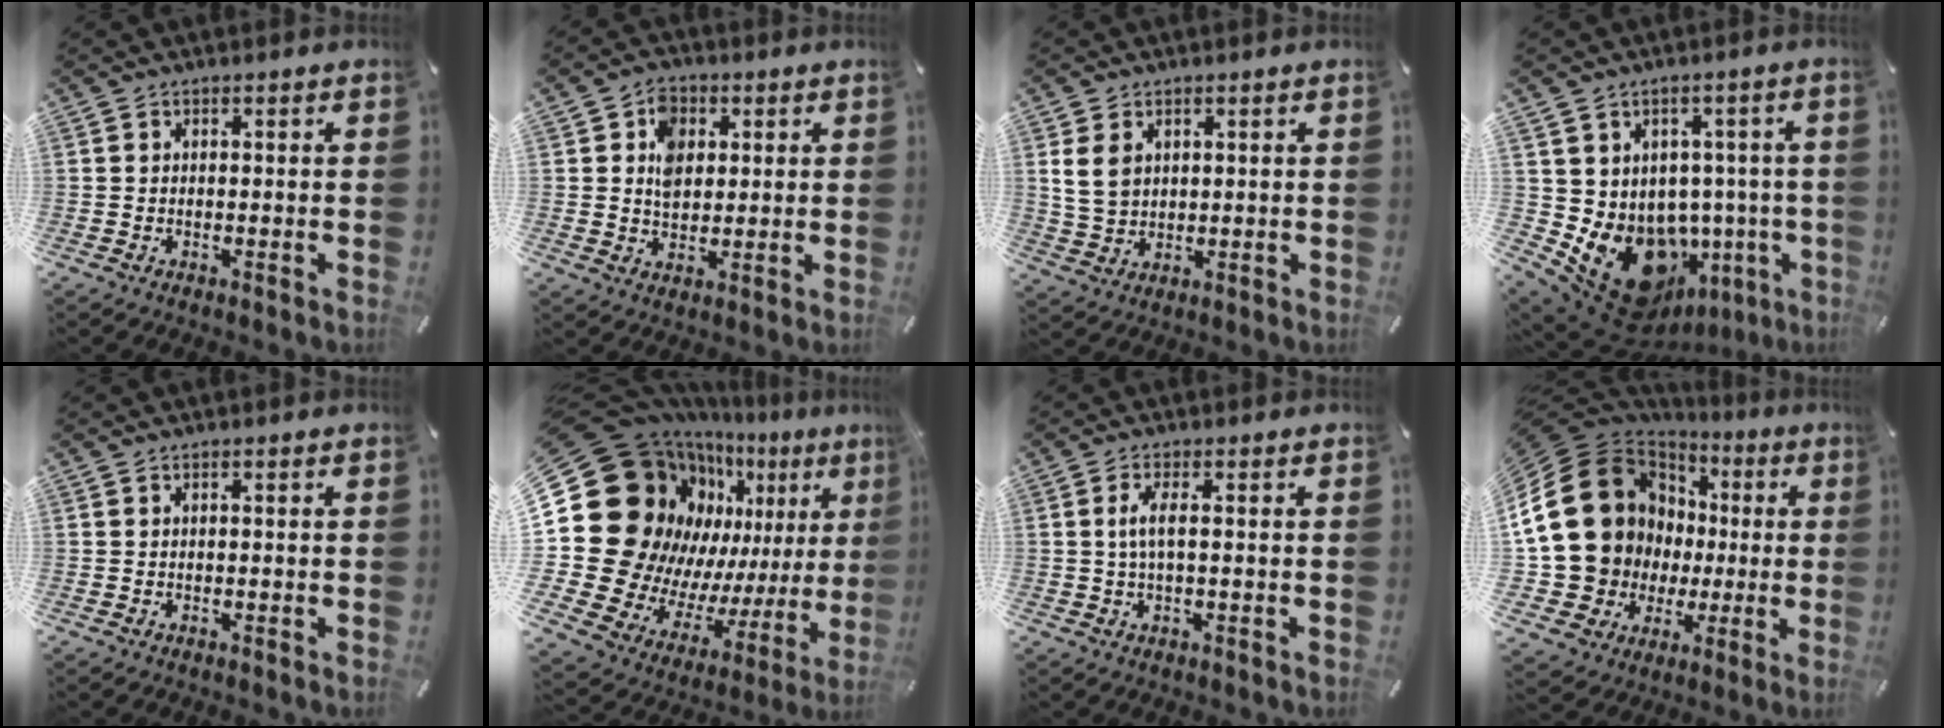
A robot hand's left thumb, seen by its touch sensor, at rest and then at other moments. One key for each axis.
{"total": 7.0, "fx": 1.6, "fy": 5.7, "fz": 3.7, "tx": -0.053, "ty": 0.002, "tz": 0.025}
{"total": 6.2, "fx": 1.9, "fy": 4.9, "fz": 3.3, "tx": -0.078, "ty": 0.002, "tz": 0.034}
{"total": 16.7, "fx": -6.5, "fy": 11.3, "fz": 10.3, "tx": -0.164, "ty": 0.002, "tz": -0.096}
{"total": 0.0}
{"total": 27.6, "fx": 7.9, "fy": 20.6, "fz": 16.6, "tx": -0.238, "ty": -0.124, "tz": 0.207}
{"total": 4.2, "fx": 0.4, "fy": 1.0, "fz": 4.1, "tx": -0.086, "ty": -0.001, "tz": 0.003}
{"total": 23.5, "fx": 3.5, "fy": 20.5, "fz": 10.9, "tx": -0.241, "ty": -0.034, "tz": 0.104}